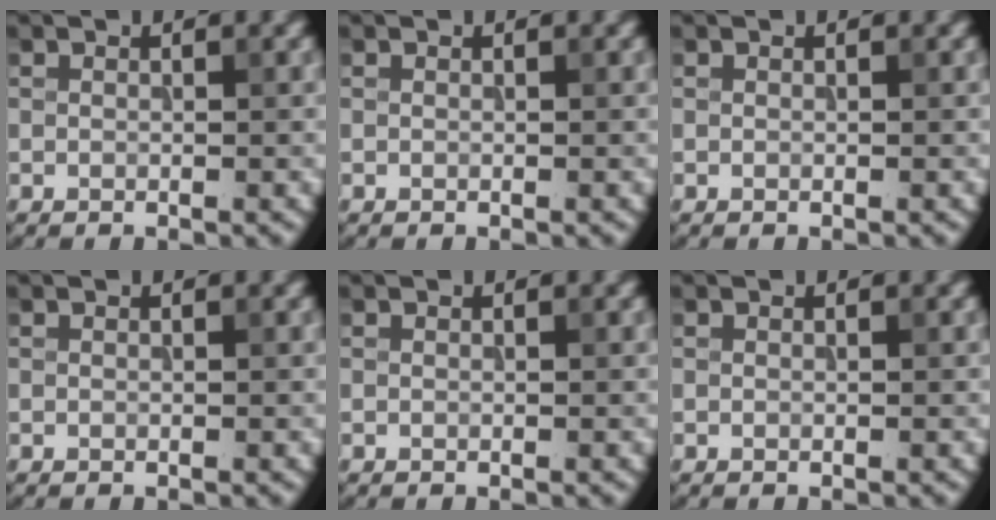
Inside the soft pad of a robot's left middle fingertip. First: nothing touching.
{"total": 0.0}
{"total": 0.0}
{"total": 0.0}
{"total": 0.0}
{"total": 0.0}